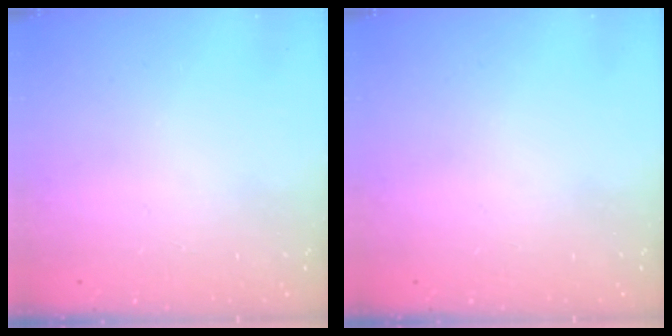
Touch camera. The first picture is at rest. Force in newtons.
{"total": 0.0}